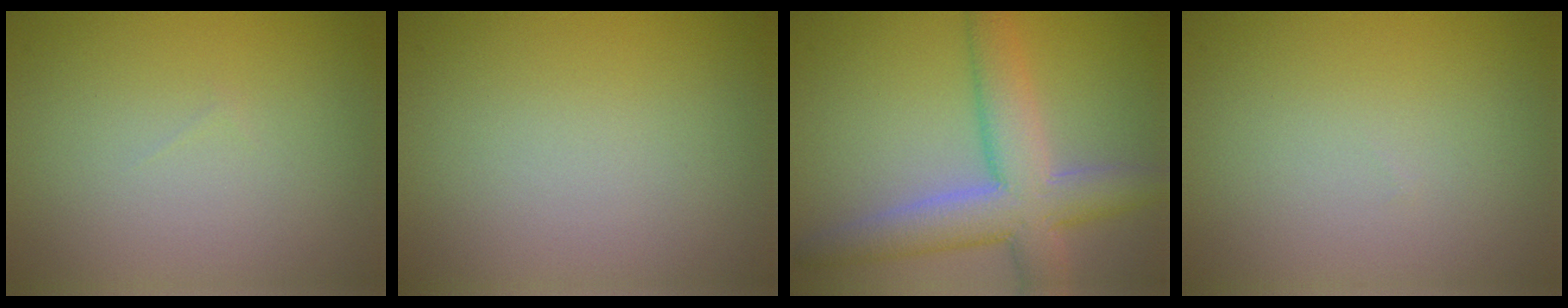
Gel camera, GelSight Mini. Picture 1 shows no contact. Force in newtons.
{"total": 0.0}
{"total": 7.3, "press": 7.3, "slide": 0.6}
{"total": 0.0}